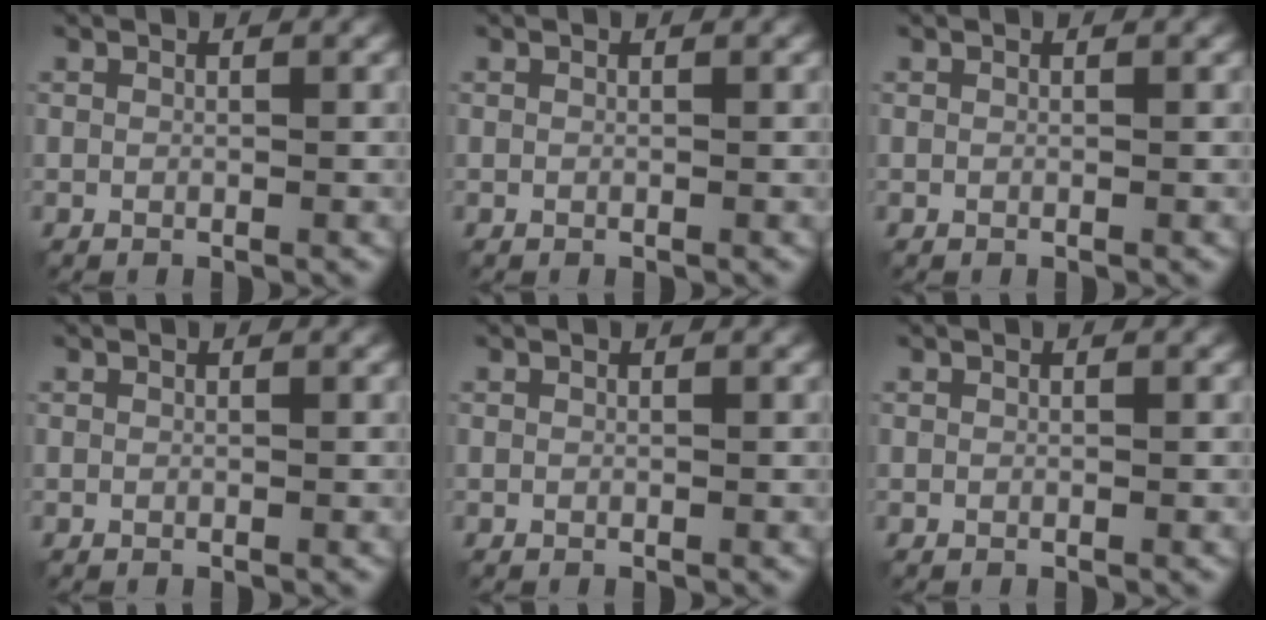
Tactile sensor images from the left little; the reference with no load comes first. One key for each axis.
{"total": 0.0}
{"total": 0.0}
{"total": 0.0}
{"total": 0.0}
{"total": 0.0}